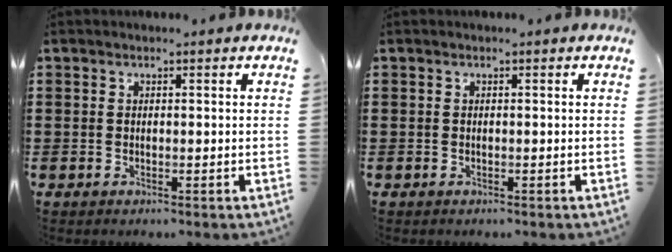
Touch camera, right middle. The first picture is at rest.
{"total": 0.0}